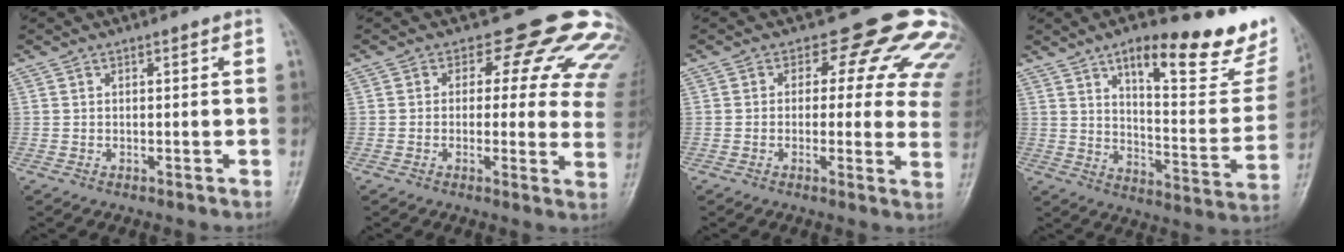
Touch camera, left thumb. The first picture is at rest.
{"total": 16.5, "force": [11.5, 8.4, 8.2], "torque": [-0.040, -0.048, 0.107]}
{"total": 15.3, "force": [9.6, 8.3, 8.5], "torque": [-0.041, -0.032, 0.084]}
{"total": 23.1, "force": [15.5, 7.2, 15.6], "torque": [-0.165, -0.078, 0.218]}